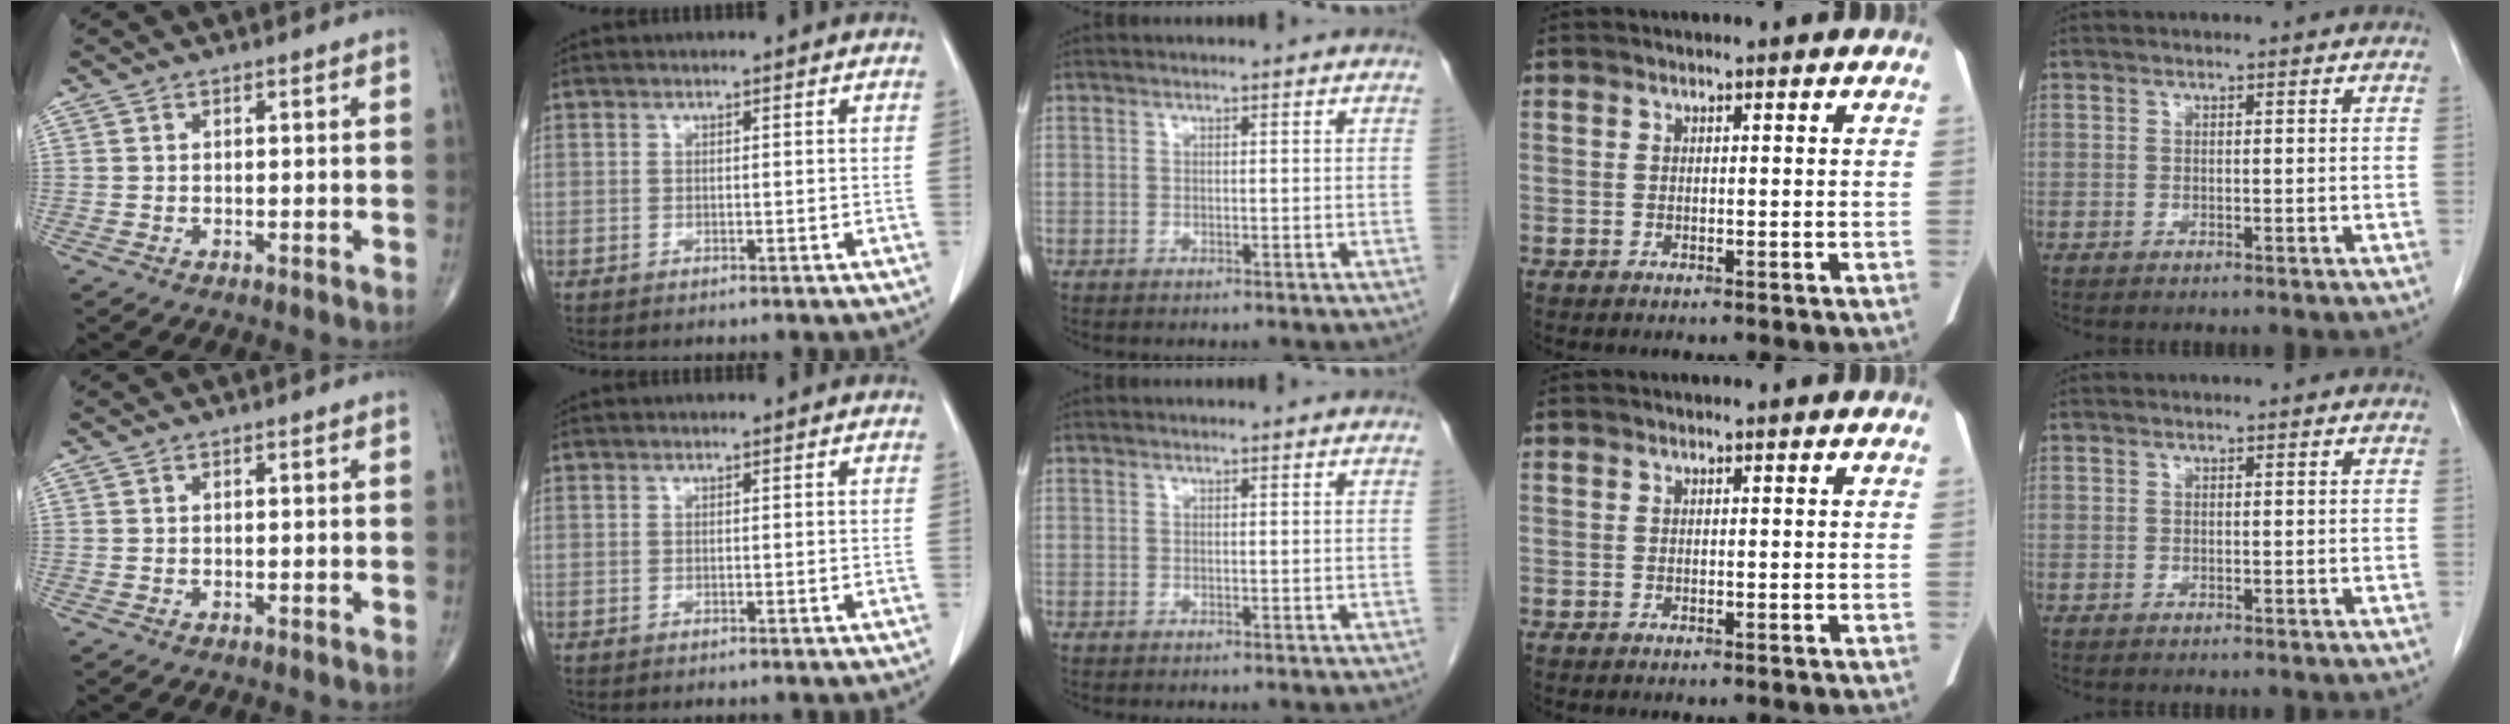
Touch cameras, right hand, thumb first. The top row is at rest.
{}